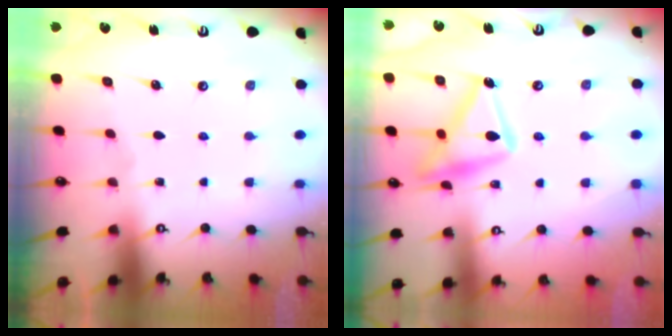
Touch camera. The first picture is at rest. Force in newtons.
{"total": 15.7, "press": 15.6, "slide": 1.0}